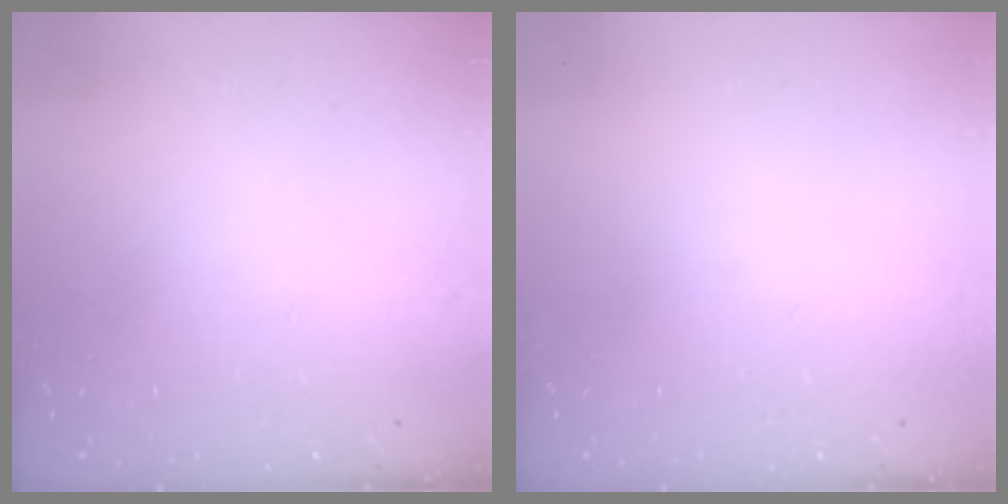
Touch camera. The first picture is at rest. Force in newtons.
{"total": 0.0}